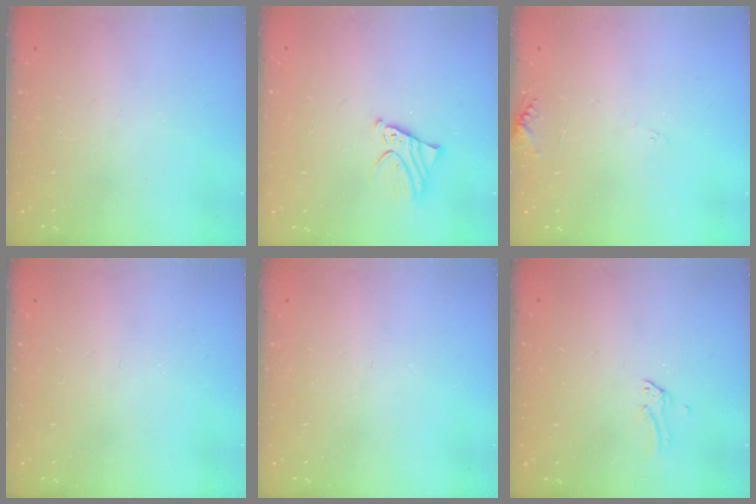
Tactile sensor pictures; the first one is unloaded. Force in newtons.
{"total": 2.9, "press": 2.8, "slide": 0.3}
{"total": 6.4, "press": 6.4, "slide": 0.5}
{"total": 0.0}
{"total": 0.0}
{"total": 0.0}